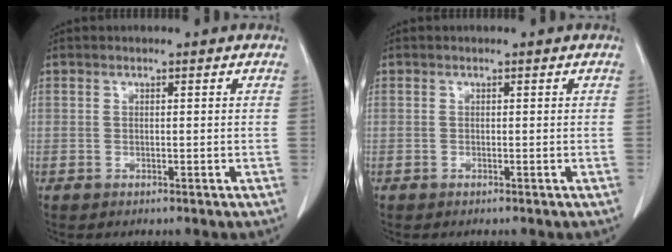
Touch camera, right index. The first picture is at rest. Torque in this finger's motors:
{"motor_torque": [0.09, 0.06, -0.01, -0.01]}